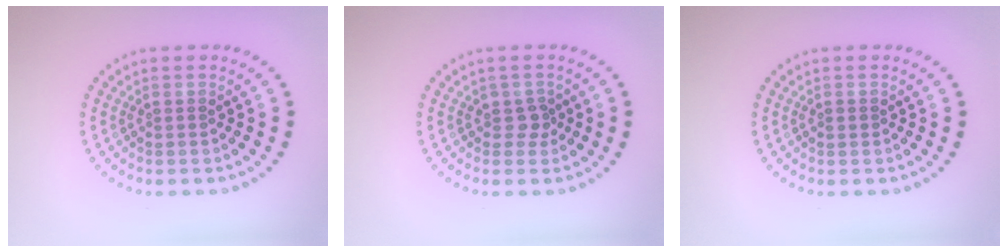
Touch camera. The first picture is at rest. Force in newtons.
{"total": 1.3, "press": 1.1, "slide": 0.7}
{"total": 0.8, "press": 0.7, "slide": 0.3}